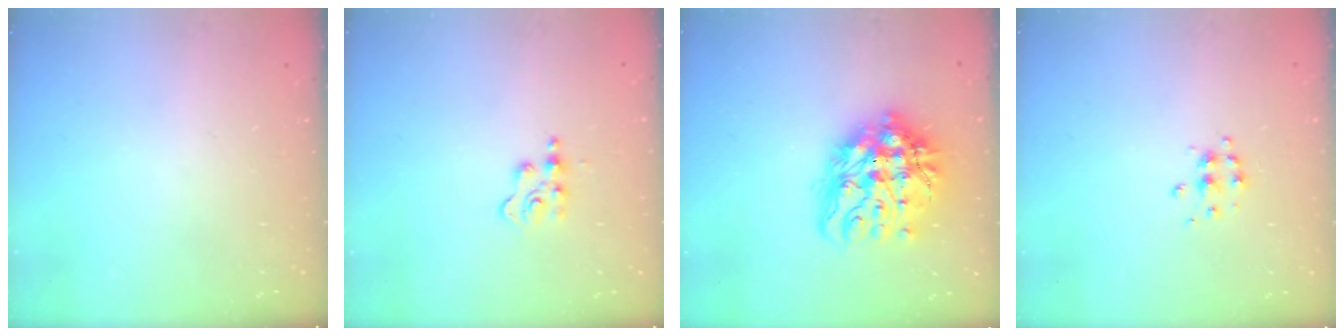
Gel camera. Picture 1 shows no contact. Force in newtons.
{"total": 3.1, "press": 3.1, "slide": 0.5}
{"total": 17.9, "press": 17.8, "slide": 2.1}
{"total": 5.5, "press": 5.5, "slide": 0.6}